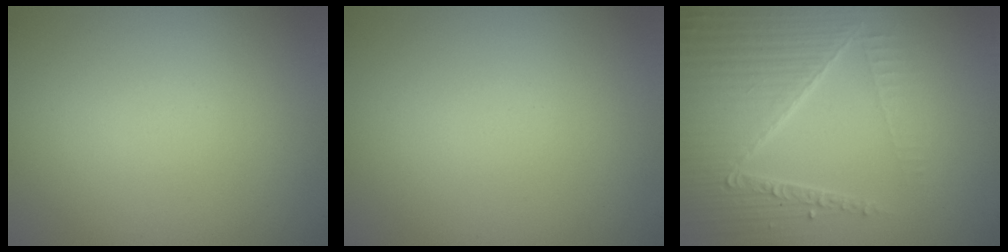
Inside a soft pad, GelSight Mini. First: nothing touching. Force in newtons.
{"total": 0.0}
{"total": 5.3, "press": 4.5, "slide": 2.9}